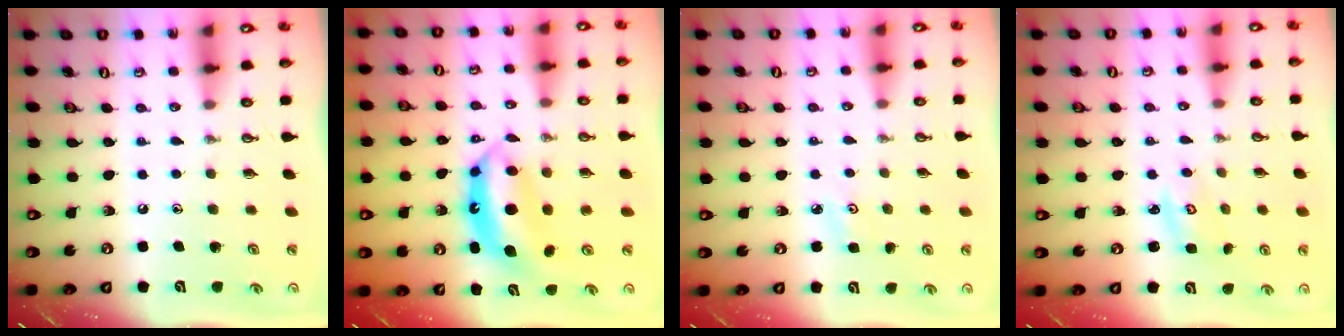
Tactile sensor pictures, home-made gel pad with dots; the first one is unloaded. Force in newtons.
{"total": 7.8, "press": 7.7, "slide": 0.6}
{"total": 2.8, "press": 2.8, "slide": 0.4}
{"total": 3.0, "press": 3.0, "slide": 0.3}